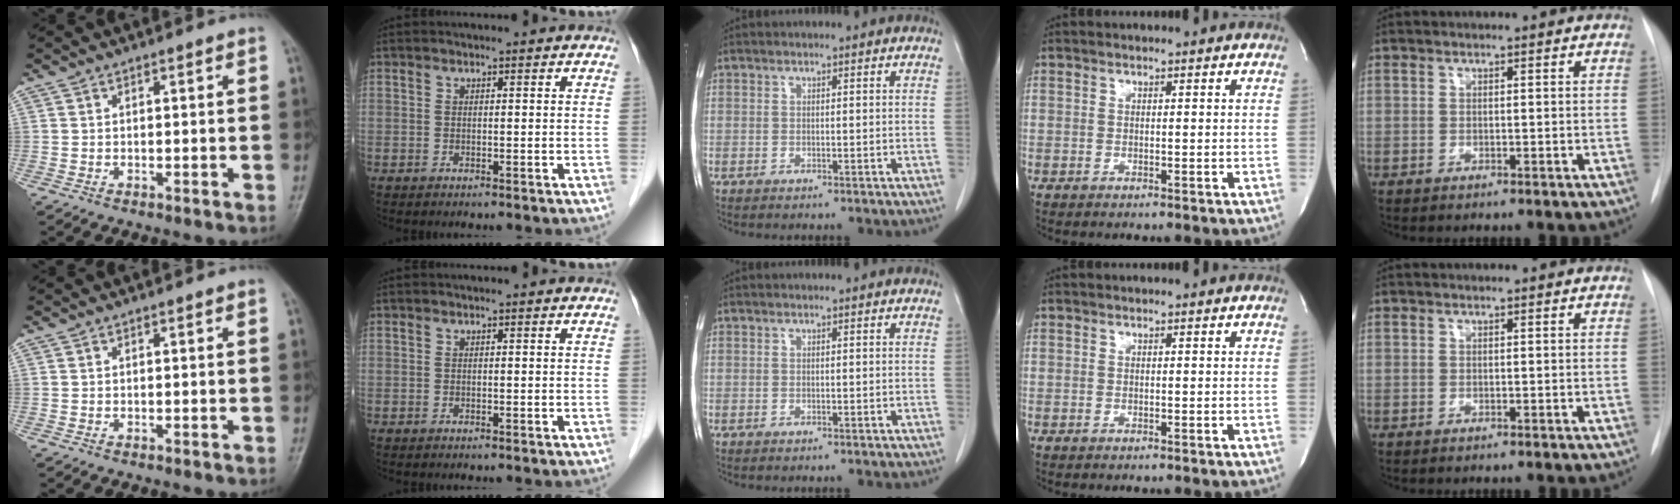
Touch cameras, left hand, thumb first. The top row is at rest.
{}